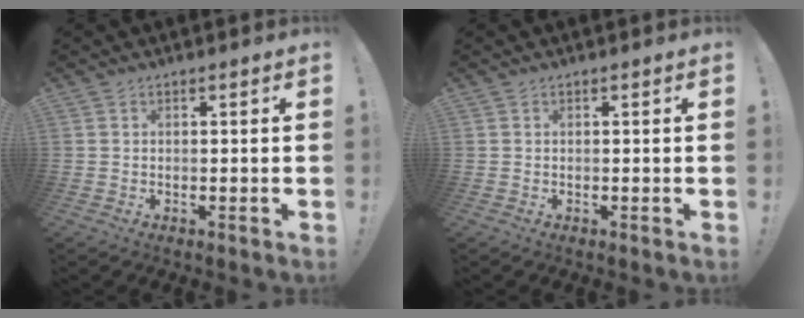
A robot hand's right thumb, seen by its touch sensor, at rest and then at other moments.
{"total": 0.0}